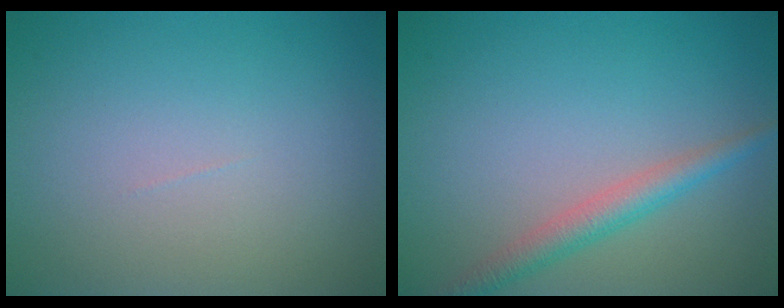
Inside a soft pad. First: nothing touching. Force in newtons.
{"total": 2.7, "press": 2.7, "slide": 0.1}